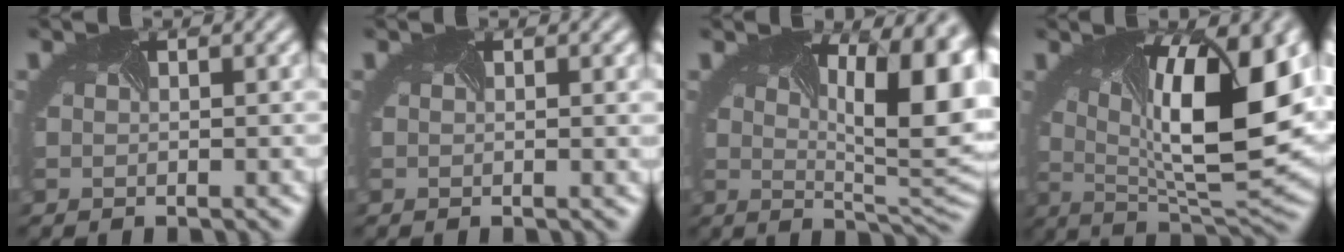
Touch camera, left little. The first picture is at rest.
{"total": 0.9, "force": [0.4, 0.3, 0.7], "torque": [-0.005, 0.001, 0.003]}
{"total": 12.3, "force": [2.8, 4.9, 10.9], "torque": [-0.109, 0.011, 0.033]}
{"total": 13.4, "force": [1.9, 4.6, 12.4], "torque": [-0.167, -0.010, 0.029]}